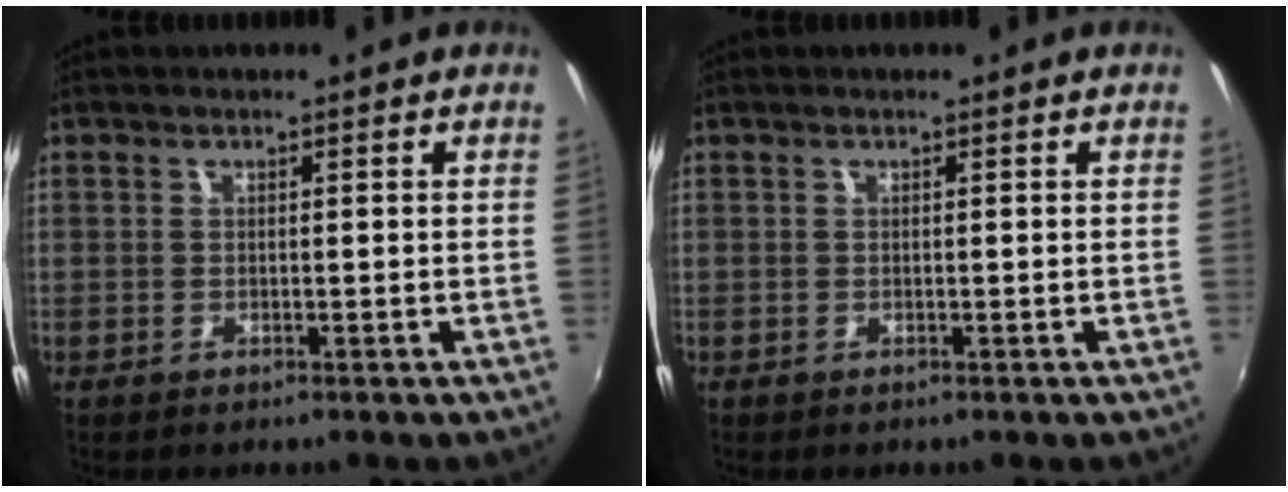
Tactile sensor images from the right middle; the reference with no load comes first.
{"total": 0.0}